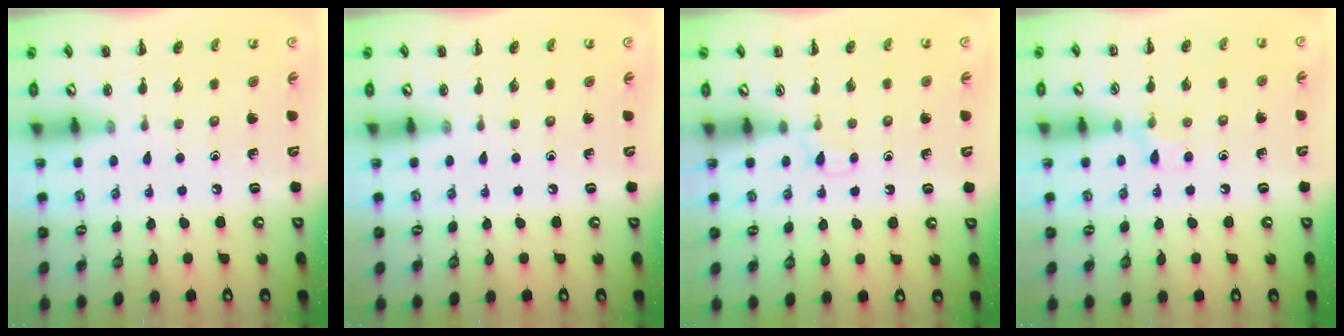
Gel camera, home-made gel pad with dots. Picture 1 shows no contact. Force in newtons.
{"total": 0.0}
{"total": 2.3, "press": 2.2, "slide": 0.8}
{"total": 6.1, "press": 5.8, "slide": 1.9}